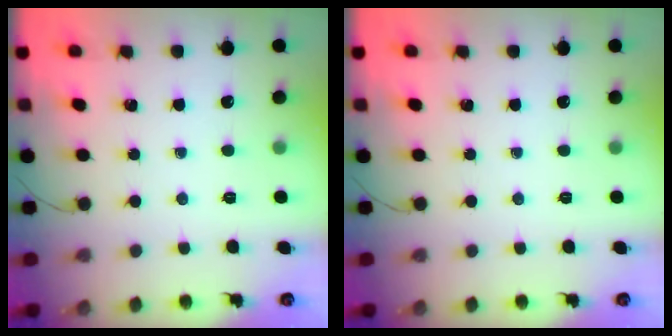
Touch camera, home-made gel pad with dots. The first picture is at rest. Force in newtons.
{"total": 0.0}